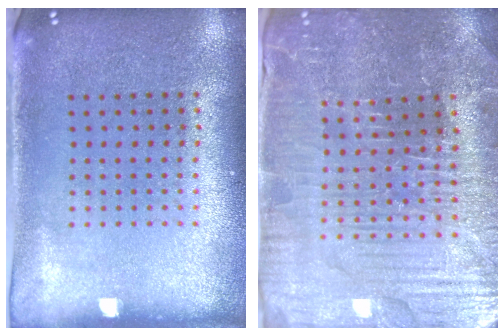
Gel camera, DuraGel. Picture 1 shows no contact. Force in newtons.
{"total": 4.1, "press": 4.1, "slide": 0.5}